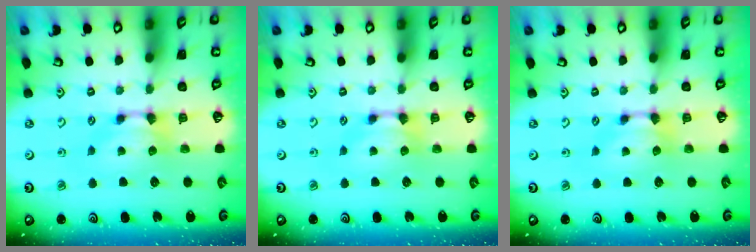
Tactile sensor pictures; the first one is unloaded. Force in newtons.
{"total": 0.0}
{"total": 0.6, "press": 0.1, "slide": 0.6}